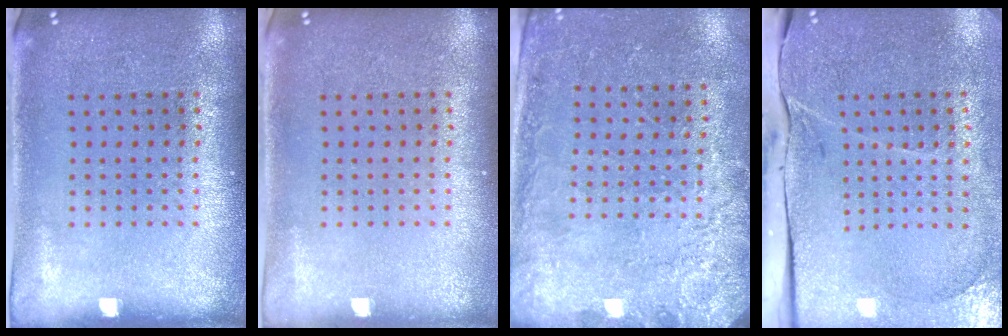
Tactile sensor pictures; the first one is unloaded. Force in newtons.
{"total": 0.0}
{"total": 2.5, "press": 2.4, "slide": 0.8}
{"total": 3.4, "press": 3.2, "slide": 1.4}